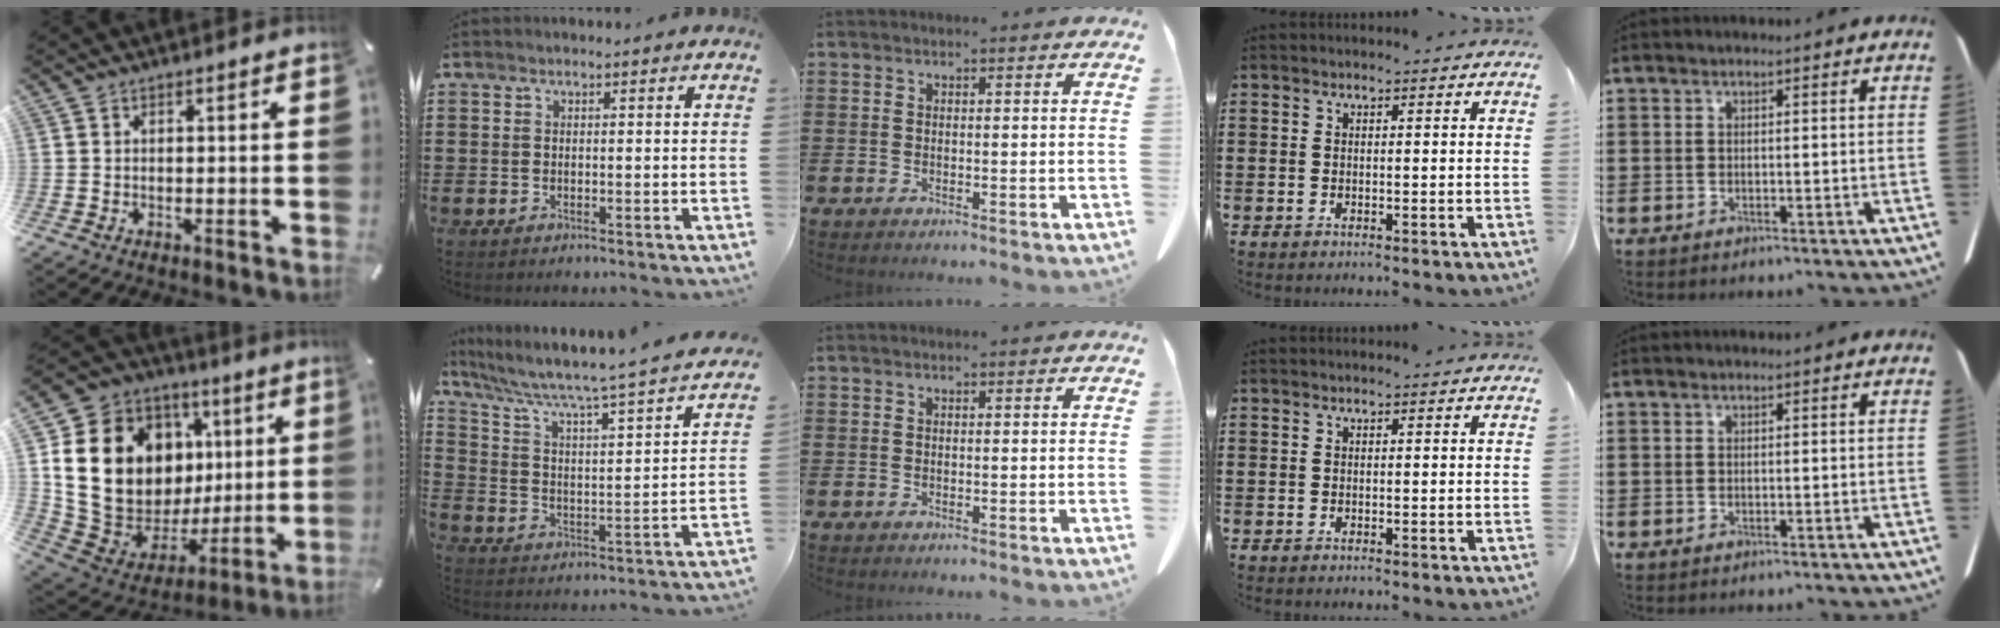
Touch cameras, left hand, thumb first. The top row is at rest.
{"thumb": {"total": 22.0, "force": [5.1, 17.0, 13.1], "torque": [-0.247, -0.036, 0.122]}, "index": {"total": 4.9, "force": [4.1, 0.0, 2.7], "torque": [-0.074, -0.046, 0.057]}}